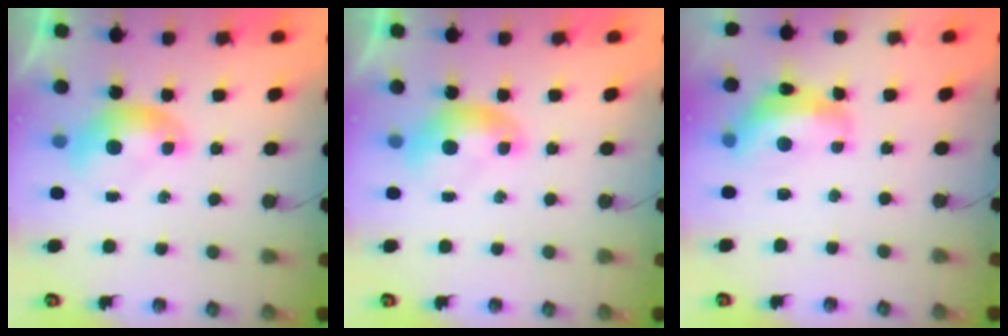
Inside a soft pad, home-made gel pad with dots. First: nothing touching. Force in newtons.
{"total": 0.0}
{"total": 6.6, "press": 6.6, "slide": 0.9}